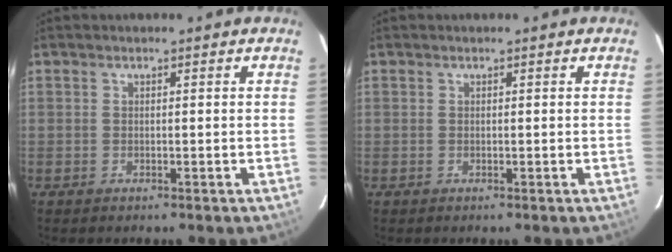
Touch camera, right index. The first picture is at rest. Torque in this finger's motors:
{"motor_torque": [0.00, 0.00, 0.00, 0.00]}